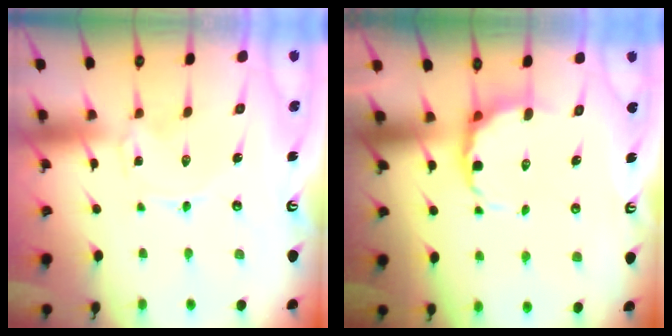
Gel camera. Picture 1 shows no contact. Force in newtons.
{"total": 6.7, "press": 6.3, "slide": 2.4}